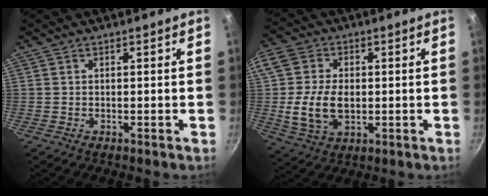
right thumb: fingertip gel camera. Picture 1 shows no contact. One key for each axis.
{"total": 12.5, "fx": -0.5, "fy": 8.6, "fz": 9.0, "tx": -0.169, "ty": 0.001, "tz": -0.013}